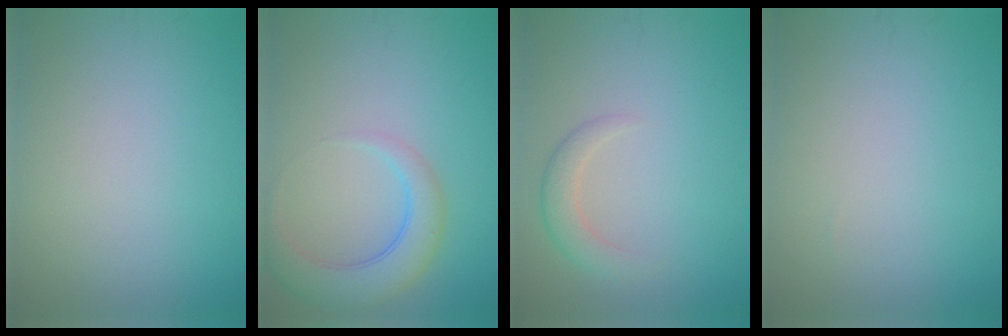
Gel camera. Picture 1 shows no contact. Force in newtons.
{"total": 4.3, "press": 4.3, "slide": 0.3}
{"total": 2.2, "press": 2.2, "slide": 0.1}
{"total": 0.0}